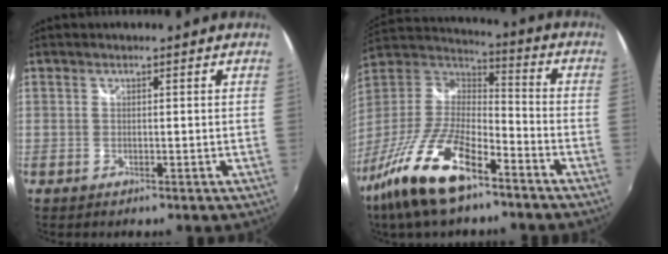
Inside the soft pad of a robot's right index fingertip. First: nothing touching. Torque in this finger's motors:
{"motor_torque": [1.14, -1.00, 0.65, 0.13]}